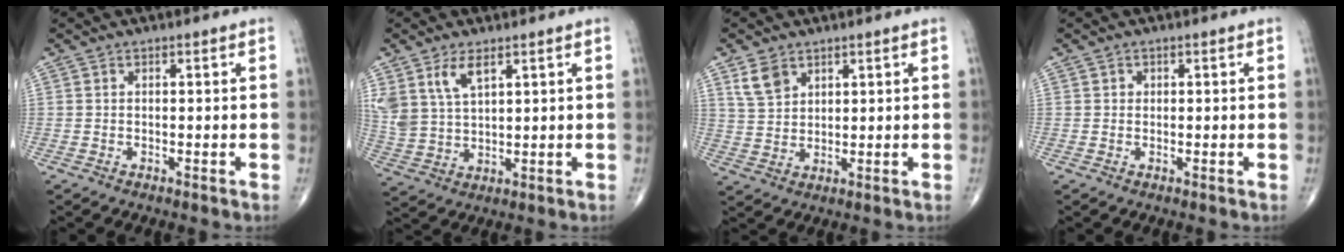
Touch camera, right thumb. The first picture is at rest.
{"total": 7.6, "force": [4.4, 3.7, 5.0], "torque": [-0.097, -0.014, 0.098]}
{"total": 5.2, "force": [3.1, 3.4, 2.4], "torque": [-0.036, -0.012, 0.067]}
{"total": 0.7, "force": [0.1, 0.7, 0.1], "torque": [0.002, 0.002, 0.002]}